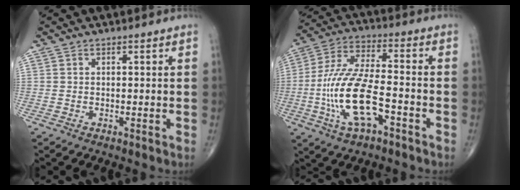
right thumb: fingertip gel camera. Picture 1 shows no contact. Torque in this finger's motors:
{"motor_torque": [2.61, 2.40, 0.98, -1.14, 0.61]}